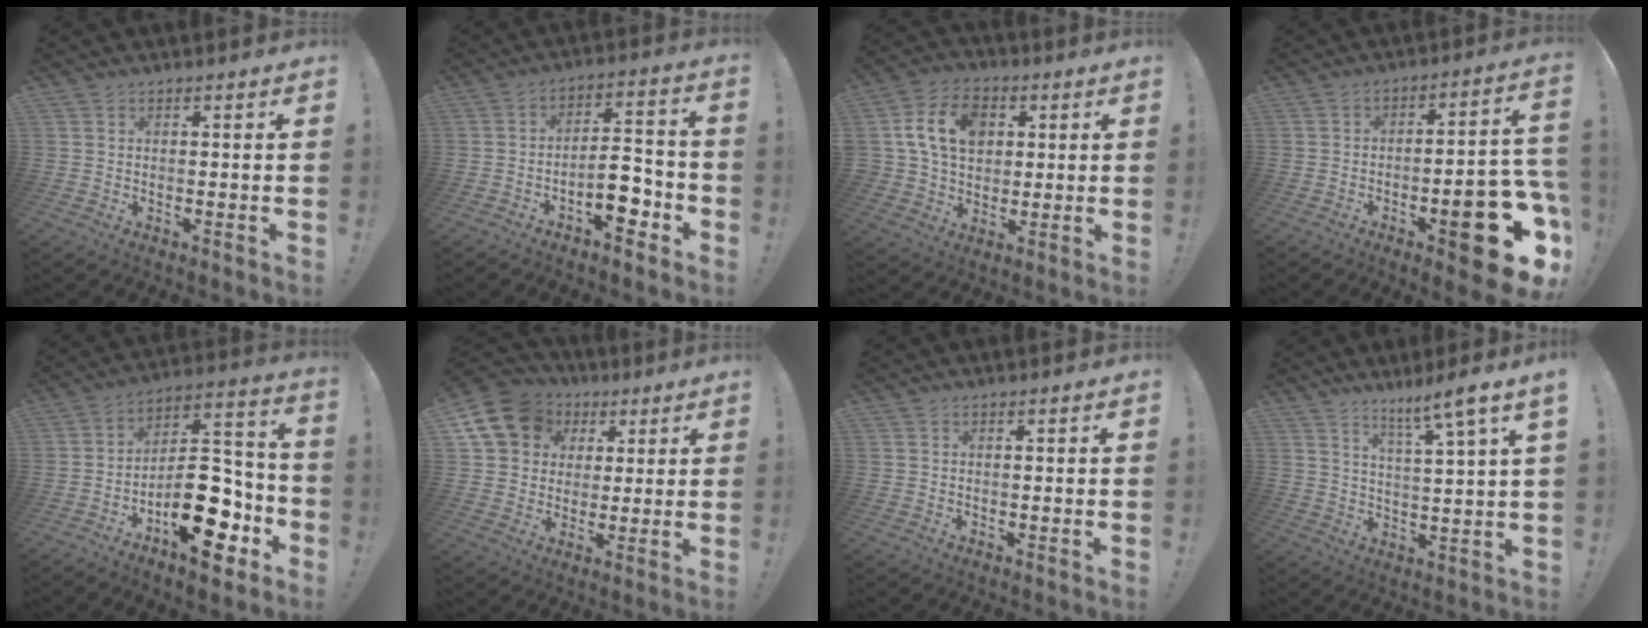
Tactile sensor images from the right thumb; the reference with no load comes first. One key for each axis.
{"total": 10.2, "fx": -5.1, "fy": 4.4, "fz": 7.6, "tx": -0.106, "ty": 0.029, "tz": -0.085}
{"total": 14.6, "fx": 4.0, "fy": 11.3, "fz": 8.3, "tx": -0.132, "ty": 0.000, "tz": 0.080}
{"total": 19.5, "fx": -7.7, "fy": 6.1, "fz": 16.8, "tx": -0.199, "ty": 0.038, "tz": -0.103}
{"total": 20.1, "fx": -8.6, "fy": 10.2, "fz": 15.0, "tx": -0.207, "ty": 0.064, "tz": -0.123}
{"total": 15.4, "fx": 5.9, "fy": 12.5, "fz": 6.9, "tx": -0.107, "ty": -0.017, "tz": 0.123}
{"total": 0.0}
{"total": 8.3, "fx": 5.4, "fy": -0.9, "fz": 6.2, "tx": -0.097, "ty": -0.038, "tz": 0.079}